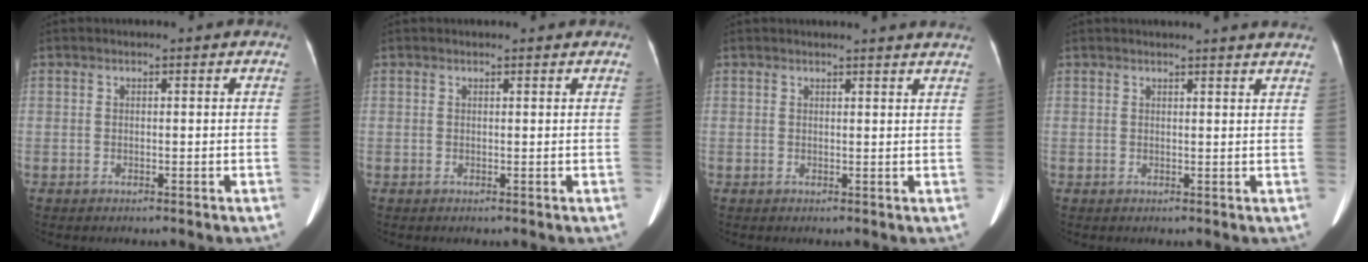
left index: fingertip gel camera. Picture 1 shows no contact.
{"total": 2.1, "force": [2.0, 0.3, 0.6], "torque": [-0.009, -0.008, 0.015]}
{"total": 7.6, "force": [7.3, -0.4, 2.3], "torque": [-0.024, -0.019, 0.059]}
{"total": 8.6, "force": [8.1, -0.4, 2.9], "torque": [-0.035, -0.020, 0.070]}